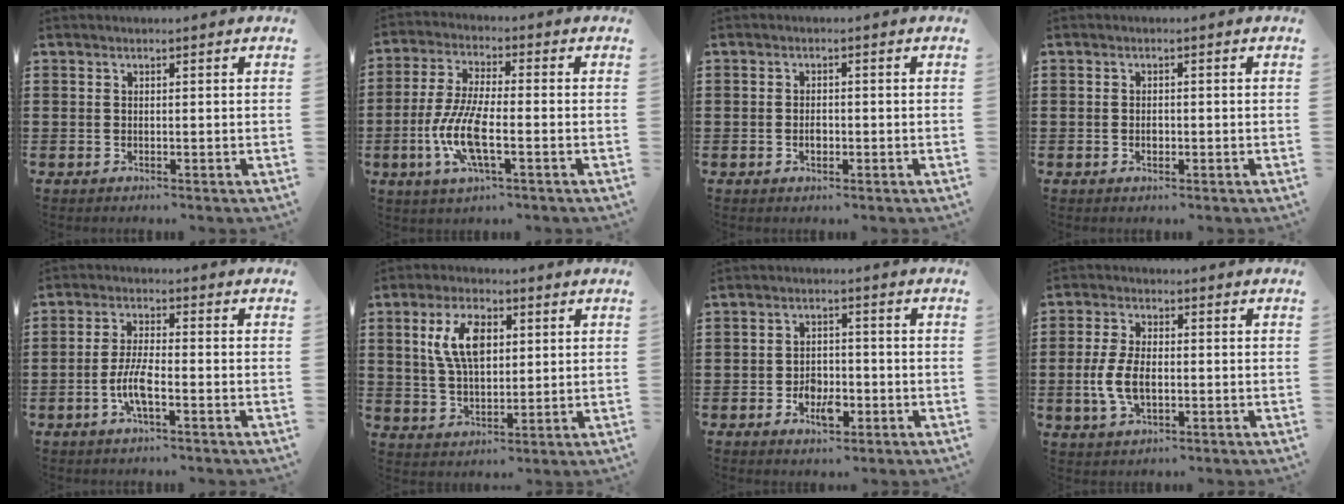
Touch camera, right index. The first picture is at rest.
{"total": 9.4, "force": [-3.1, 2.8, 8.4], "torque": [-0.184, -0.013, -0.059]}
{"total": 1.7, "force": [-0.5, 1.0, 1.3], "torque": [-0.025, 0.002, -0.008]}
{"total": 1.2, "force": [-0.3, 0.7, 1.0], "torque": [-0.019, 0.002, -0.005]}
{"total": 5.6, "force": [-2.0, 1.4, 5.0], "torque": [-0.117, -0.007, -0.046]}
{"total": 8.3, "force": [2.5, 4.3, 6.7], "torque": [-0.143, 0.010, 0.039]}
{"total": 4.8, "force": [-1.8, 2.9, 3.4], "torque": [-0.044, 0.000, -0.034]}
{"total": 6.1, "force": [-1.0, 3.3, 5.1], "torque": [-0.119, -0.001, -0.022]}